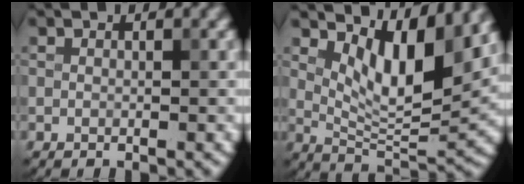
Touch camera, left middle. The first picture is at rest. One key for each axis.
{"total": 7.3, "fx": 3.4, "fy": 2.7, "fz": 5.8, "tx": -0.096, "ty": -0.016, "tz": 0.059}